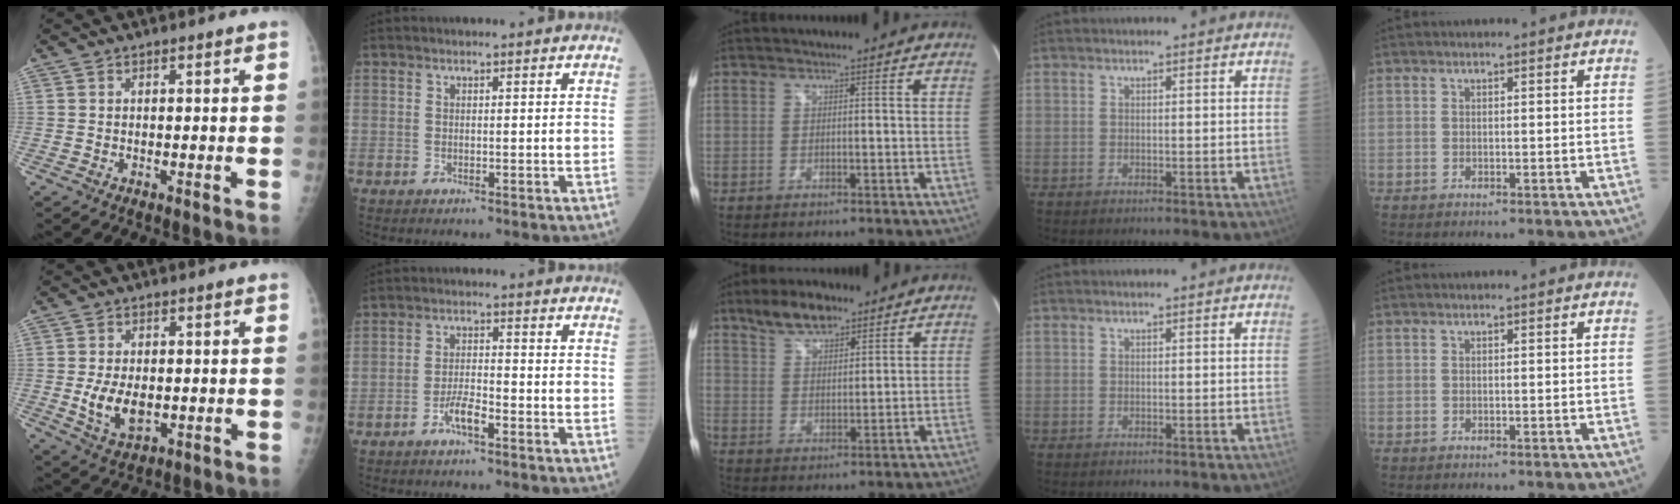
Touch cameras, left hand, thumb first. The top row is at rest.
{"thumb": {"total": 7.5, "force": [-0.8, 4.5, 5.9], "torque": [-0.094, -0.011, -0.006]}, "index": {"total": 3.6, "force": [-2.3, 0.6, 2.6], "torque": [-0.050, 0.000, -0.047]}, "middle": {"total": 6.8, "force": [5.3, 2.6, 3.5], "torque": [-0.067, 0.006, 0.100]}}